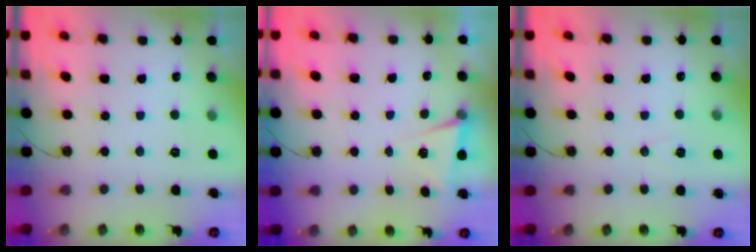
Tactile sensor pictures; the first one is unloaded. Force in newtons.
{"total": 4.2, "press": 2.0, "slide": 3.7}
{"total": 3.8, "press": 3.2, "slide": 2.1}